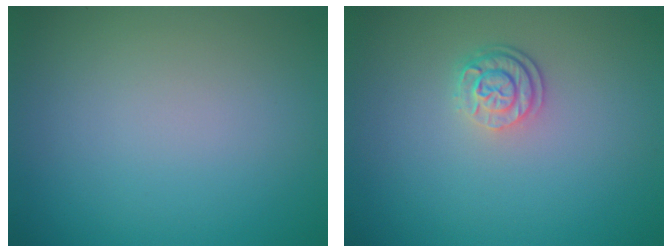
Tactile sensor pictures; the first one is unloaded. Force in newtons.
{"total": 2.5, "press": 1.9, "slide": 1.6}